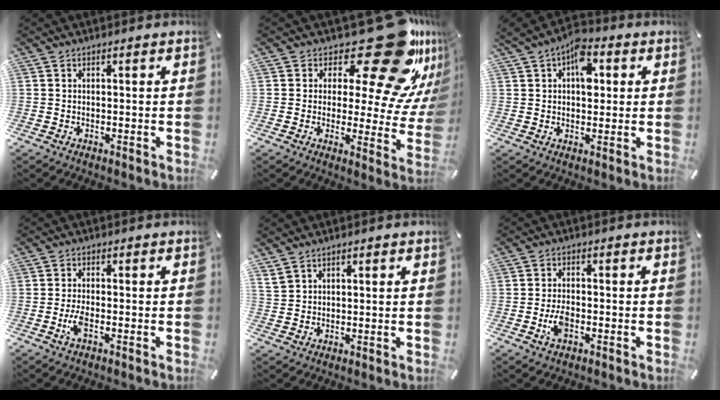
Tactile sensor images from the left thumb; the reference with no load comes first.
{"total": 23.4, "force": [14.0, 9.1, 16.3], "torque": [-0.197, -0.113, 0.227]}
{"total": 7.8, "force": [2.4, 5.0, 5.5], "torque": [-0.062, -0.005, 0.036]}
{"total": 3.4, "force": [-1.1, 1.2, 3.0], "torque": [-0.073, -0.004, -0.024]}
{"total": 2.6, "force": [2.0, 1.7, 0.5], "torque": [-0.013, -0.001, 0.040]}
{"total": 4.3, "force": [-1.4, 2.4, 3.3], "torque": [-0.076, 0.002, -0.028]}